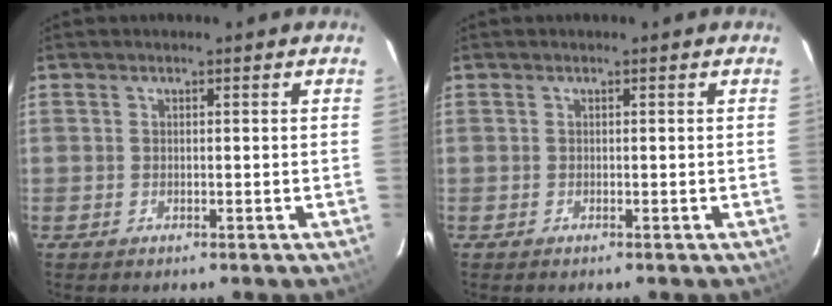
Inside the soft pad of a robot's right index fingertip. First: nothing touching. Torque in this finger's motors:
{"motor_torque": [0.04, -0.04, -0.03, 0.00]}